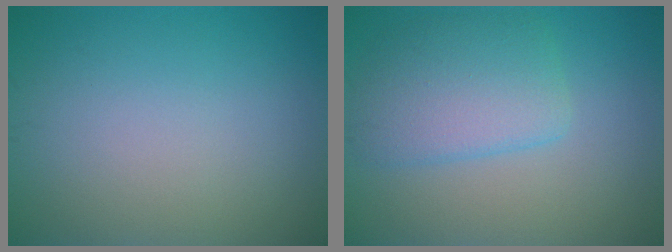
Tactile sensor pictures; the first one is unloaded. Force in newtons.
{"total": 4.6, "press": 4.6, "slide": 0.2}